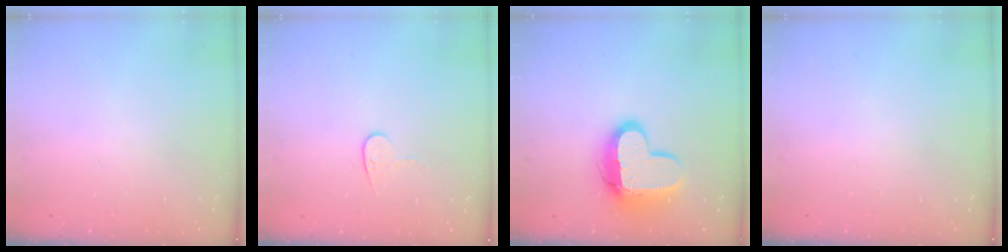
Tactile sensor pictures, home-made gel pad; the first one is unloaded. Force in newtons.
{"total": 6.0, "press": 6.0, "slide": 0.4}
{"total": 14.2, "press": 14.2, "slide": 1.1}
{"total": 0.0}